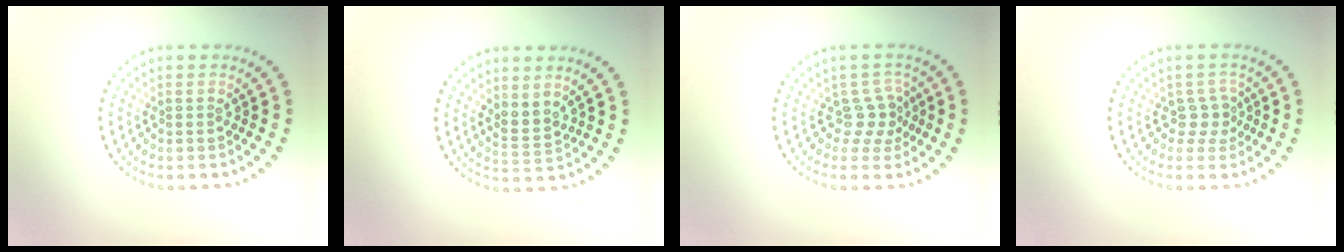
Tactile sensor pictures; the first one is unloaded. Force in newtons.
{"total": 2.1, "press": 1.5, "slide": 1.5}
{"total": 2.1, "press": 1.5, "slide": 1.6}
{"total": 1.8, "press": 1.3, "slide": 1.2}